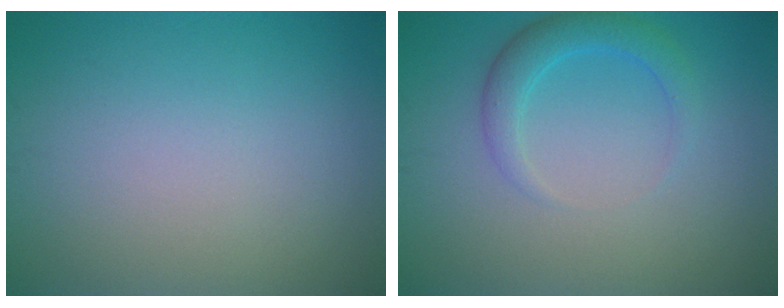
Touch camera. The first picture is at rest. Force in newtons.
{"total": 2.6, "press": 2.6, "slide": 0.2}